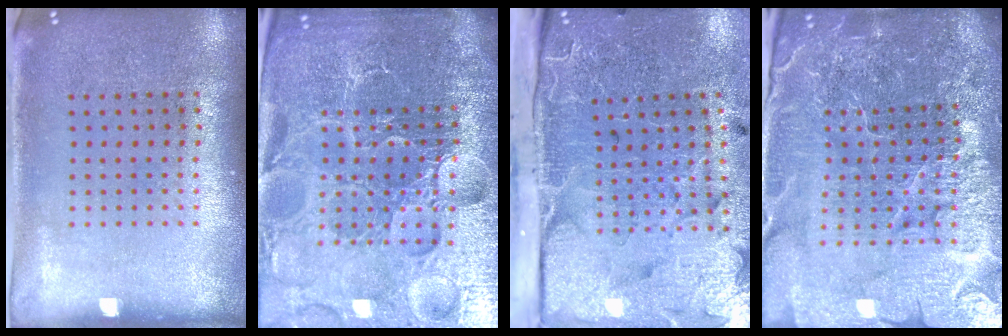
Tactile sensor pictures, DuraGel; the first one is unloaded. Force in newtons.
{"total": 6.5, "press": 5.8, "slide": 3.0}
{"total": 5.0, "press": 4.0, "slide": 3.1}
{"total": 6.2, "press": 5.5, "slide": 2.9}